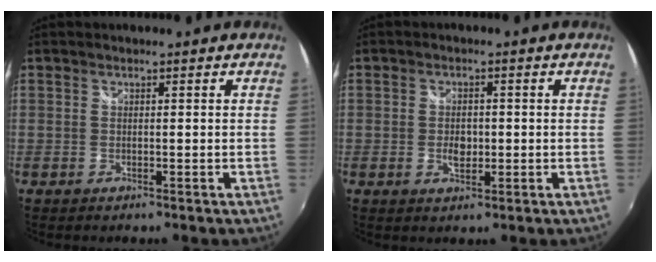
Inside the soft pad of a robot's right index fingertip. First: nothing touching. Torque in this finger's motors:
{"motor_torque": [-0.33, 0.09, -0.01, 0.00]}